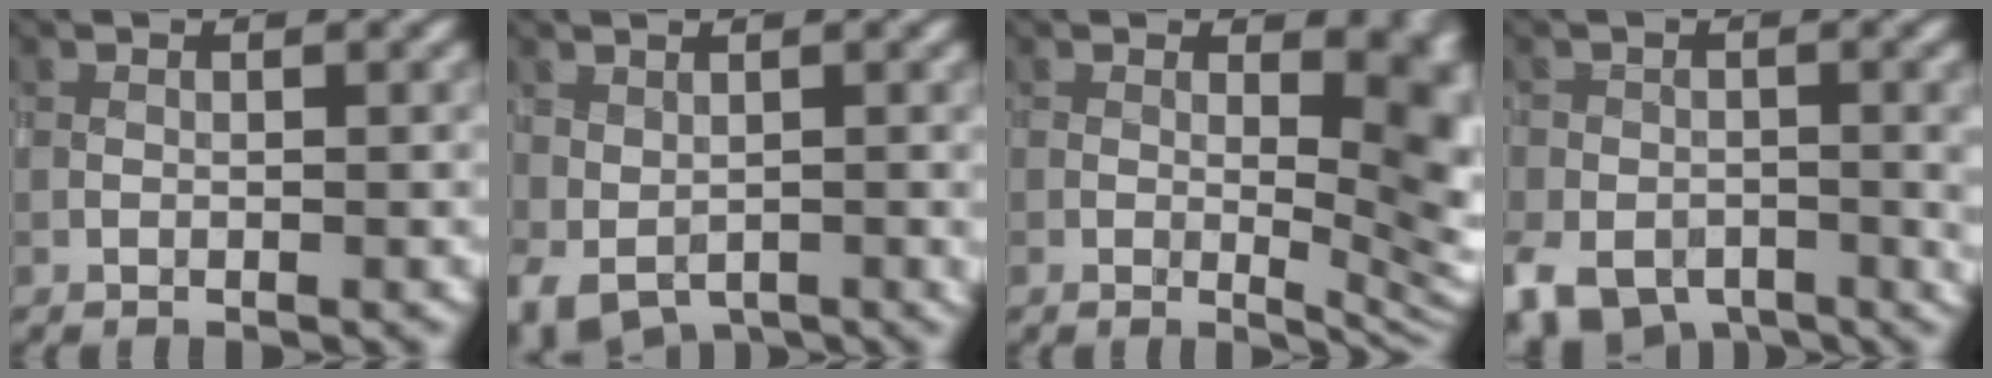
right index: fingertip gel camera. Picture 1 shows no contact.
{"total": 2.8, "force": [-0.6, 2.0, 1.9], "torque": [-0.036, -0.008, 0.001]}
{"total": 8.9, "force": [0.8, 4.3, 7.8], "torque": [-0.079, 0.003, 0.010]}
{"total": 8.4, "force": [-4.1, 5.3, 5.1], "torque": [-0.089, -0.038, -0.059]}